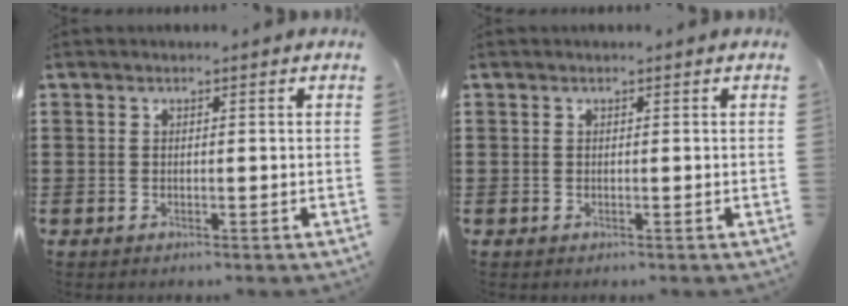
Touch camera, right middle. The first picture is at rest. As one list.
[{"total": 0.0}]